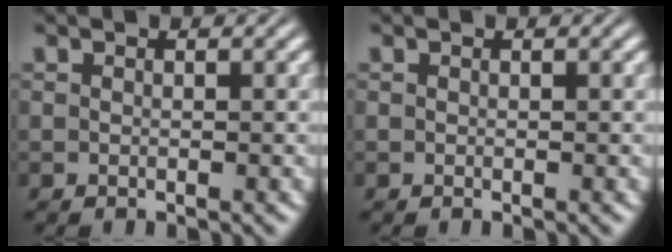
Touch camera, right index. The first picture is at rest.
{"total": 0.0}